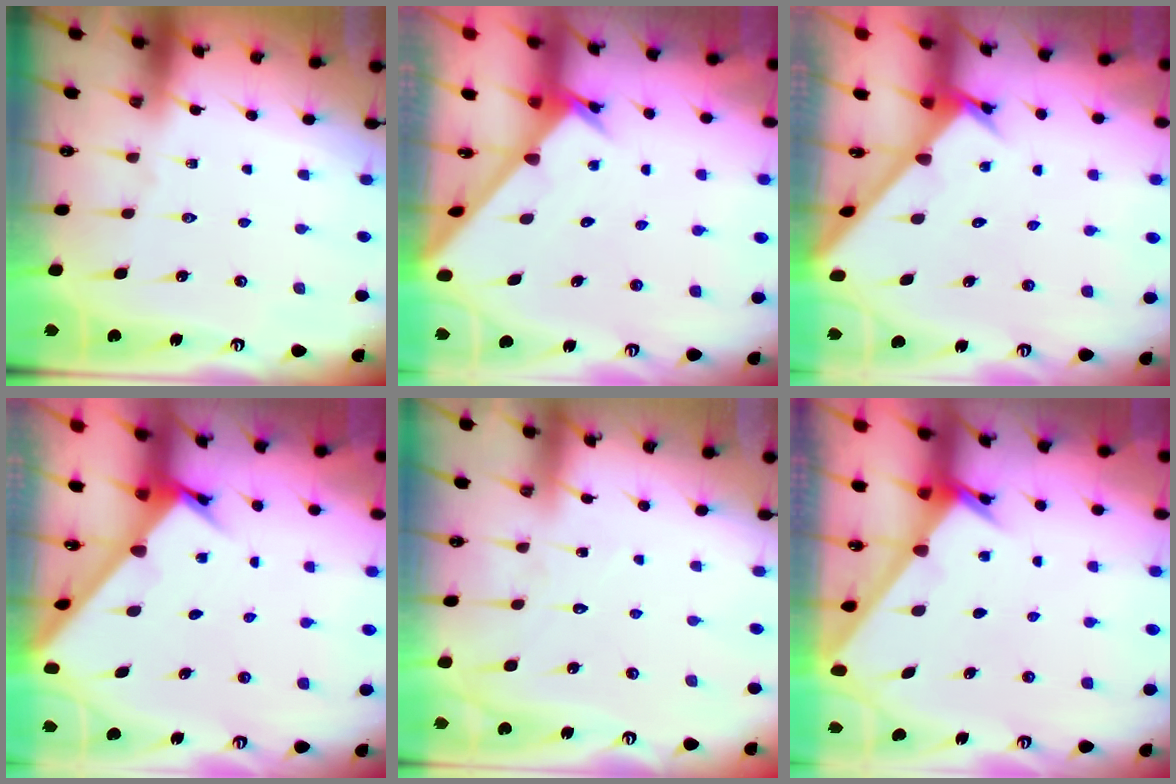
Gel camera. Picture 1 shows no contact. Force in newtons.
{"total": 2.4, "press": 2.4, "slide": 0.2}
{"total": 2.3, "press": 2.3, "slide": 0.1}
{"total": 2.6, "press": 2.5, "slide": 0.3}
{"total": 6.4, "press": 6.3, "slide": 0.6}
{"total": 2.2, "press": 2.1, "slide": 0.3}